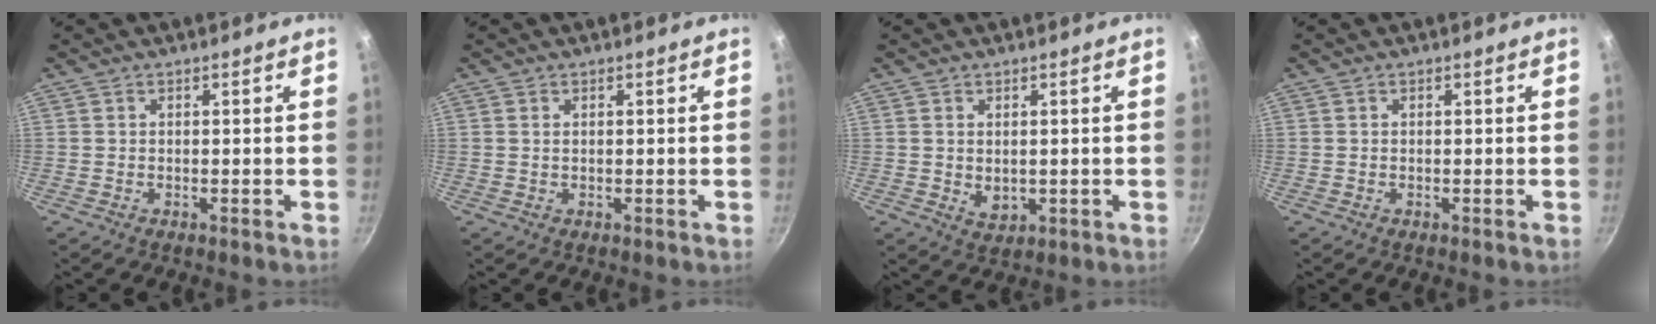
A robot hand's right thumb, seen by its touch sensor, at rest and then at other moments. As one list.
[{"total": 0.6, "force": [0.2, 0.4, 0.5], "torque": [-0.008, 0.001, 0.004]}, {"total": 3.3, "force": [0.3, 2.3, 2.3], "torque": [-0.036, -0.009, 0.011]}, {"total": 0.0}]